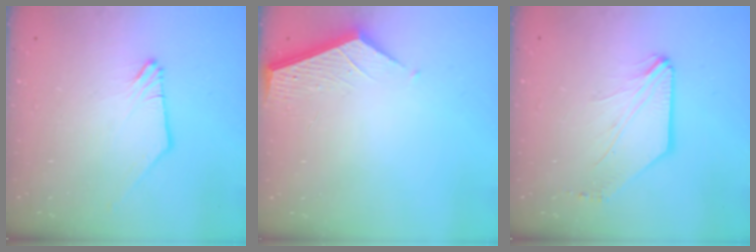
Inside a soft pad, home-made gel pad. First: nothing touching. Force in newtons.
{"total": 3.6, "press": 3.6, "slide": 0.4}
{"total": 2.6, "press": 2.6, "slide": 0.5}